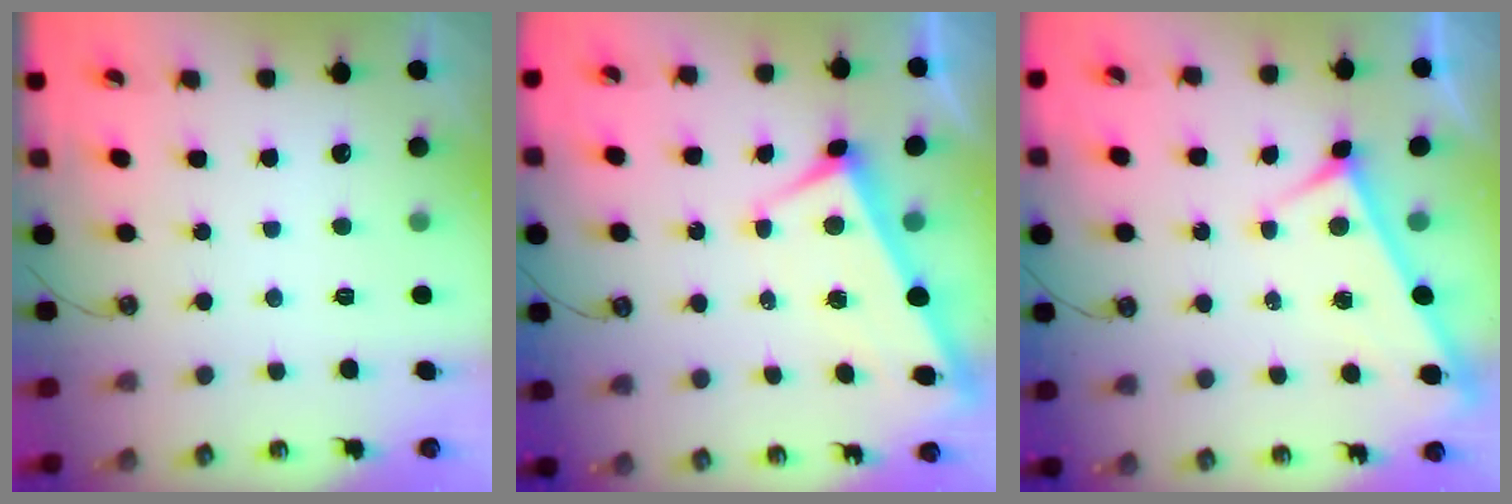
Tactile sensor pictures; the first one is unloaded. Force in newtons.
{"total": 2.9, "press": 2.8, "slide": 0.9}
{"total": 3.8, "press": 3.8, "slide": 0.4}